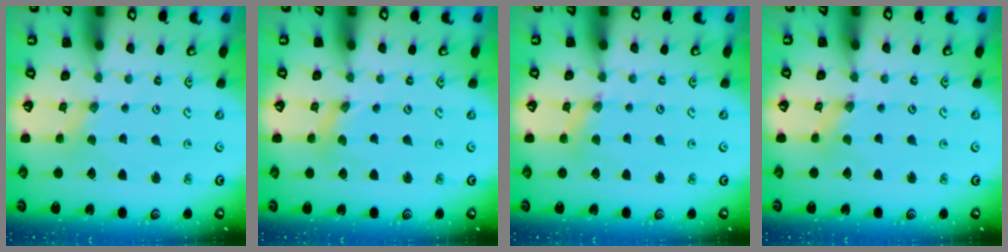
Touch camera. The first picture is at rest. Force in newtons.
{"total": 0.0}
{"total": 2.6, "press": 2.5, "slide": 0.4}
{"total": 0.0}